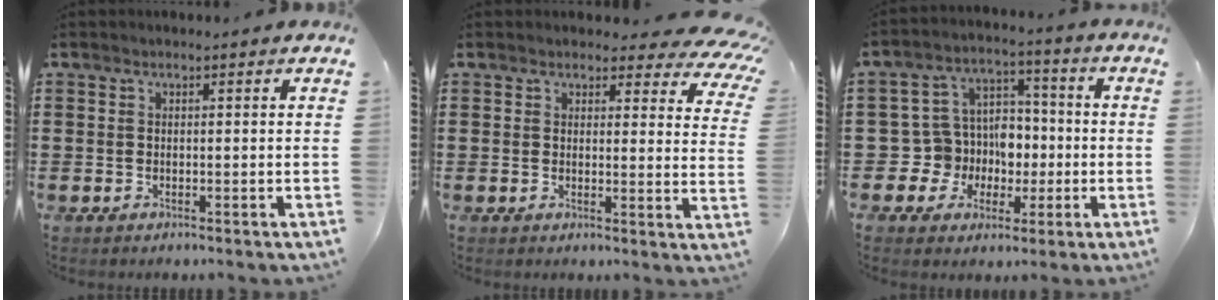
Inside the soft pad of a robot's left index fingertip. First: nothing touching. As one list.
[{"total": 4.1, "force": [3.5, 1.2, 1.9], "torque": [-0.035, -0.012, 0.060]}, {"total": 8.1, "force": [-0.6, 7.9, 1.6], "torque": [-0.073, 0.001, -0.003]}]